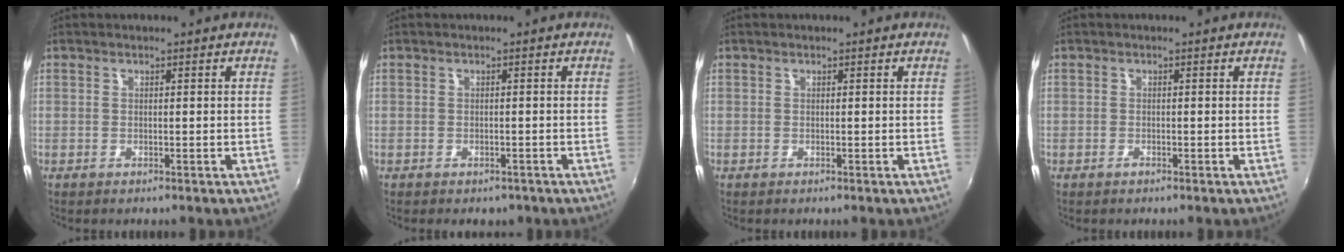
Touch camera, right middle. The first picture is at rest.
{"total": 2.6, "force": [-1.8, 1.6, 1.0], "torque": [-0.020, -0.010, -0.022]}
{"total": 0.0}
{"total": 0.6, "force": [-0.5, 0.3, 0.1], "torque": [-0.002, -0.002, -0.012]}